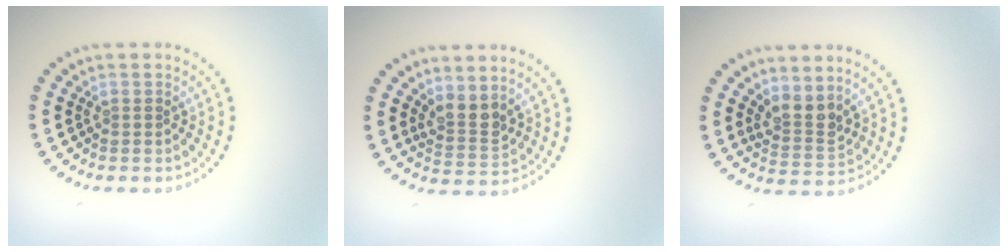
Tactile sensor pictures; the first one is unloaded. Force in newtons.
{"total": 2.5, "press": 2.0, "slide": 1.6}
{"total": 2.6, "press": 2.0, "slide": 1.7}